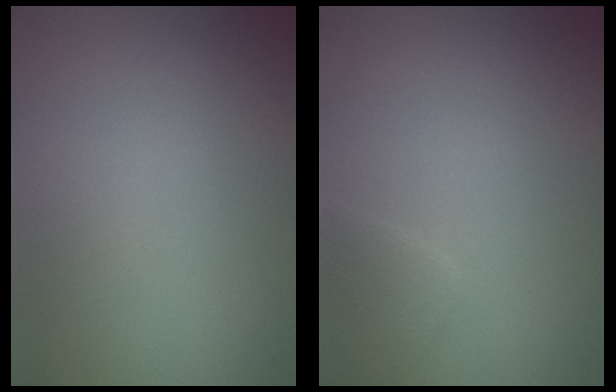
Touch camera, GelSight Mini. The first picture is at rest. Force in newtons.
{"total": 1.6, "press": 1.6, "slide": 0.1}